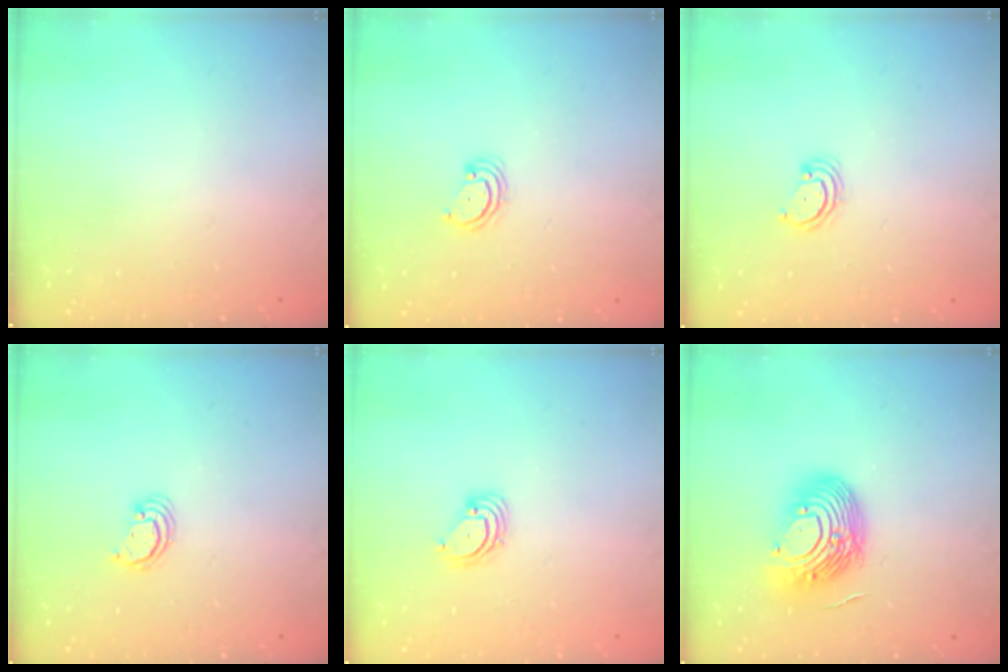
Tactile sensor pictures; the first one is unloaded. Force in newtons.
{"total": 2.9, "press": 2.9, "slide": 0.3}
{"total": 2.9, "press": 2.9, "slide": 0.3}
{"total": 2.4, "press": 2.4, "slide": 0.3}
{"total": 3.6, "press": 3.6, "slide": 0.3}
{"total": 12.7, "press": 12.3, "slide": 2.9}